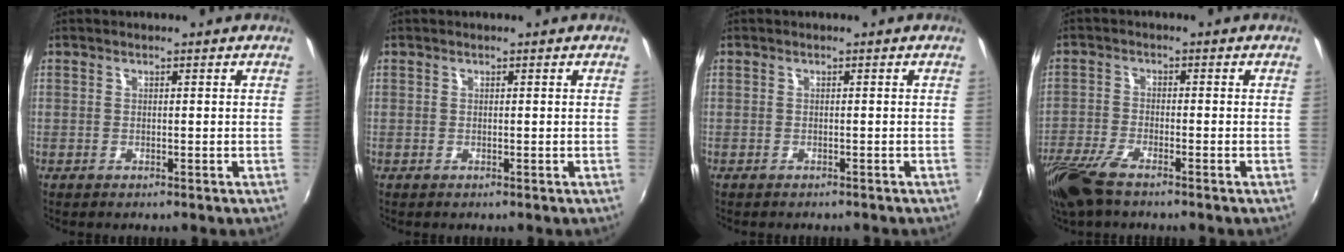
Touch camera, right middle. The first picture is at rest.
{"total": 0.0}
{"total": 1.6, "force": [-1.5, 0.5, 0.4], "torque": [-0.013, -0.010, -0.020]}
{"total": 8.6, "force": [-6.5, 2.2, 5.3], "torque": [-0.132, -0.030, -0.130]}